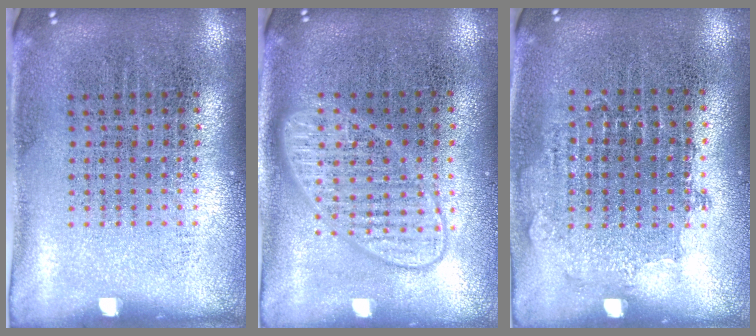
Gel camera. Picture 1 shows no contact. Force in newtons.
{"total": 3.1, "press": 3.0, "slide": 0.5}
{"total": 0.8, "press": 0.8, "slide": 0.3}